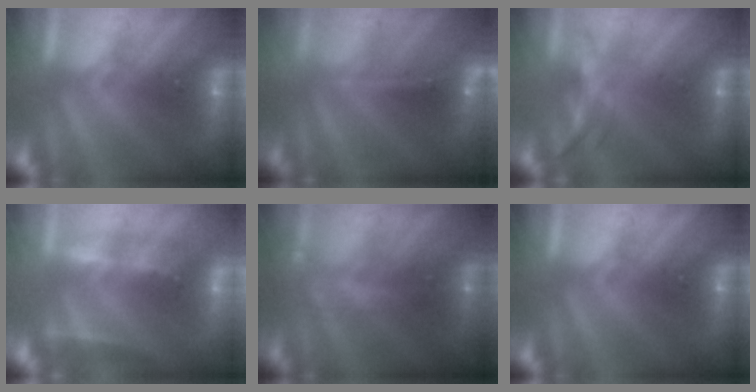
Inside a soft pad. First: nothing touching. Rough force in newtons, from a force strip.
{"total": 1.1}
{"total": 4.0}
{"total": 2.4}
{"total": 2.1}
{"total": 0.0}